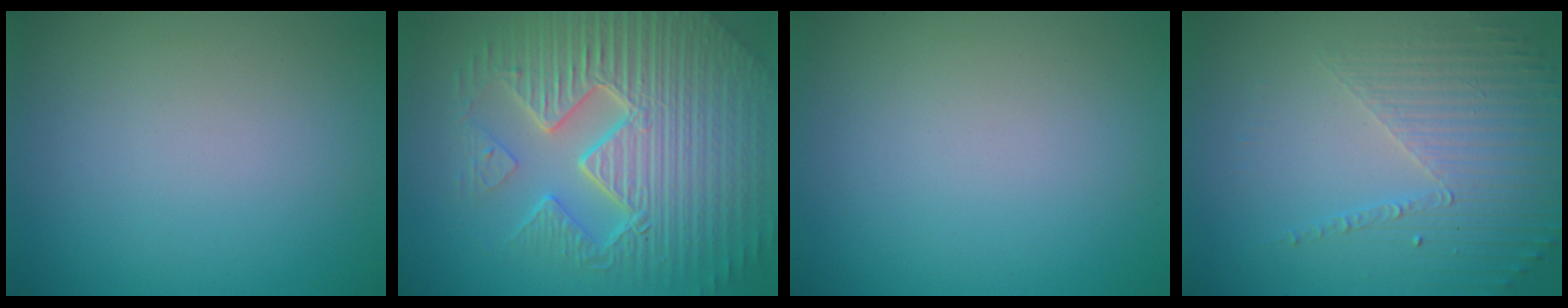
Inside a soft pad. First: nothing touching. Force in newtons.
{"total": 11.1, "press": 7.2, "slide": 8.5}
{"total": 0.0}
{"total": 4.8, "press": 3.2, "slide": 3.5}